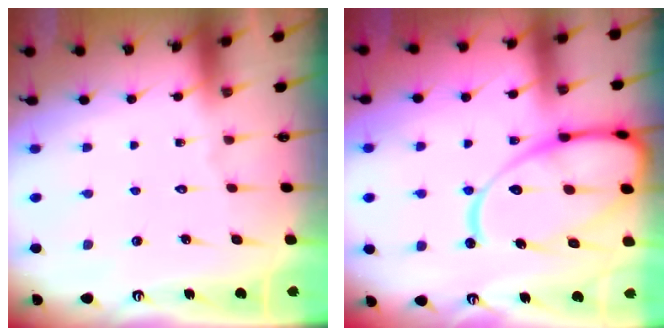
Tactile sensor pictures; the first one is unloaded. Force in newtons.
{"total": 19.6, "press": 19.5, "slide": 1.9}